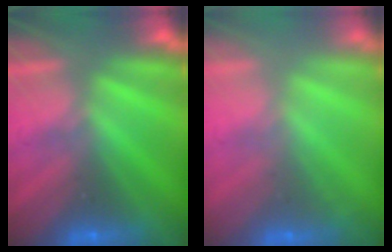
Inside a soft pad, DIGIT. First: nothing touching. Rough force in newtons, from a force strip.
{"total": 2.4}